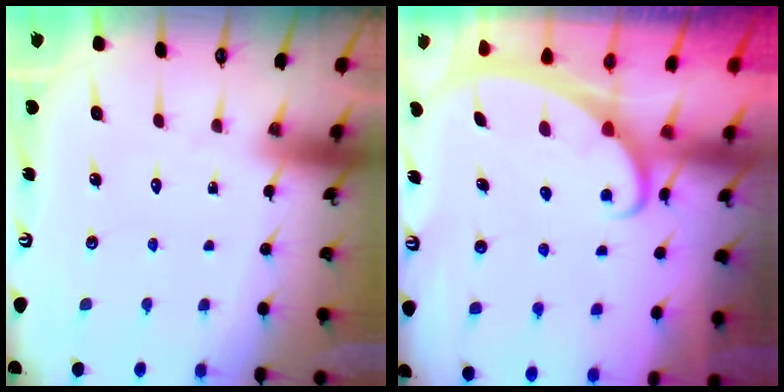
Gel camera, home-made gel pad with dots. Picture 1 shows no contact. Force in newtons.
{"total": 2.3, "press": 2.3, "slide": 0.3}